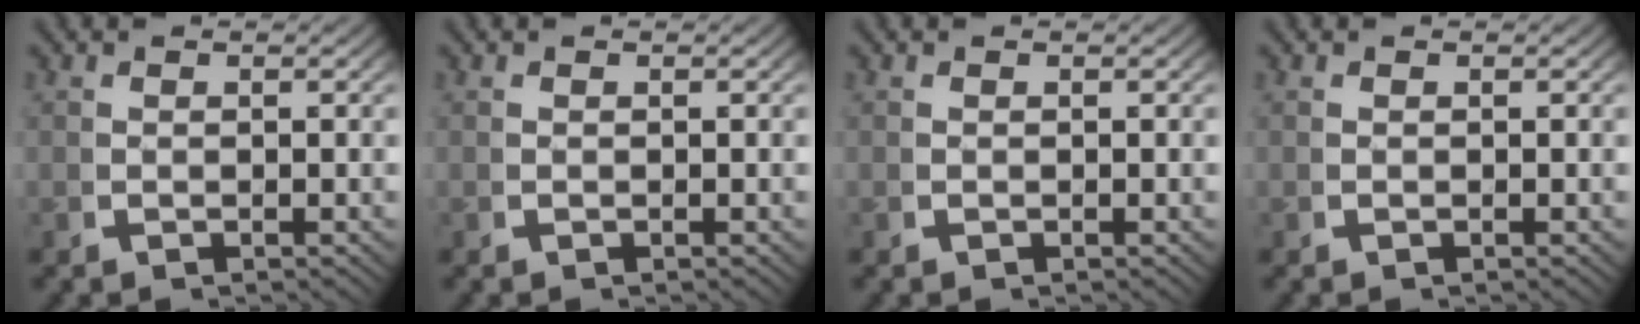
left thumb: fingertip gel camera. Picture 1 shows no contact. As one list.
[{"total": 0.0}, {"total": 0.0}, {"total": 0.0}]